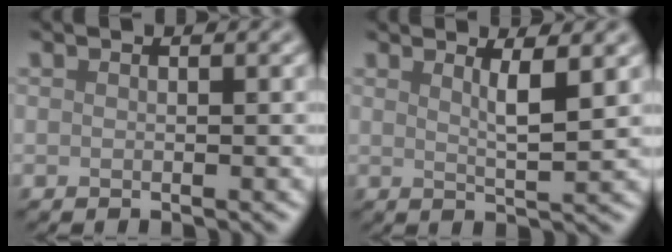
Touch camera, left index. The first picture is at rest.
{"total": 2.8, "force": [0.9, 0.5, 2.6], "torque": [-0.041, -0.008, 0.019]}